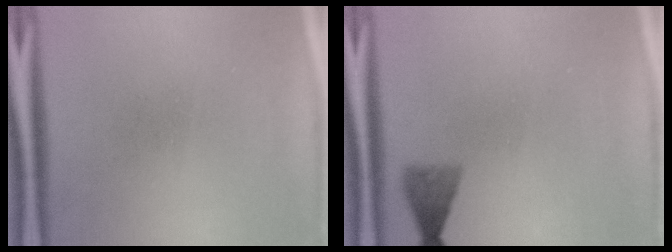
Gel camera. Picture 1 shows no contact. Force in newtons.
{"total": 2.5}